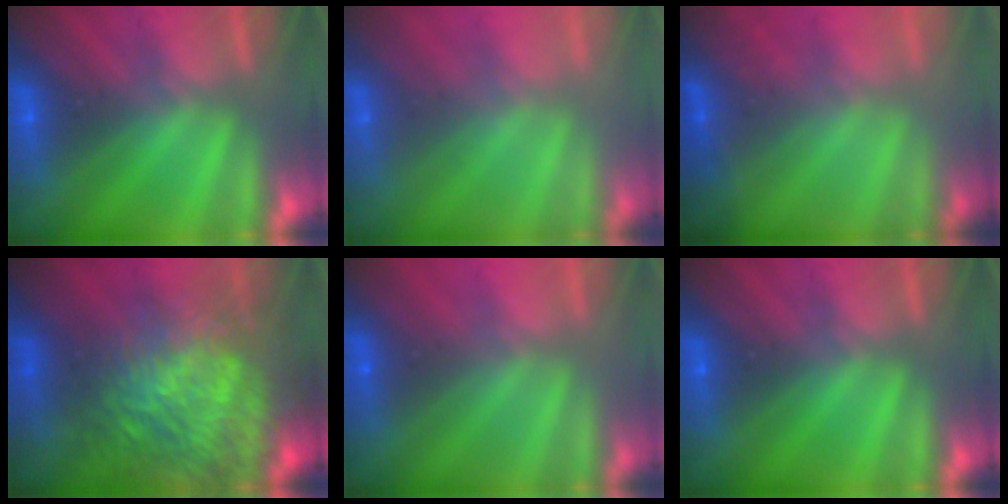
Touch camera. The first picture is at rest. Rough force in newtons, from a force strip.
{"total": 2.4}
{"total": 1.4}
{"total": 7.8}
{"total": 3.3}
{"total": 0.0}